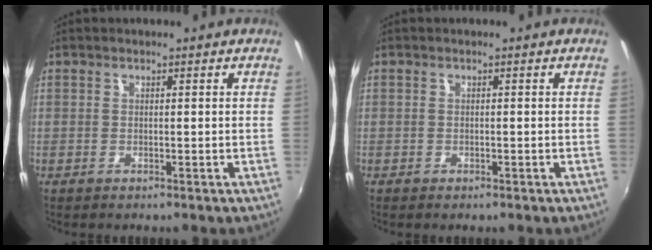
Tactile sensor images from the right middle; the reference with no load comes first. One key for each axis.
{"total": 0.6, "fx": -0.5, "fy": 0.3, "fz": 0.2, "tx": -0.006, "ty": -0.002, "tz": -0.008}